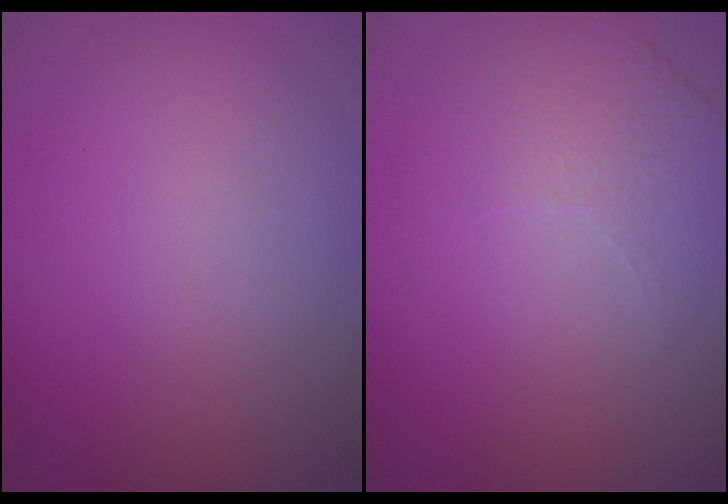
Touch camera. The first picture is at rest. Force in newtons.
{"total": 1.7, "press": 1.3, "slide": 1.1}